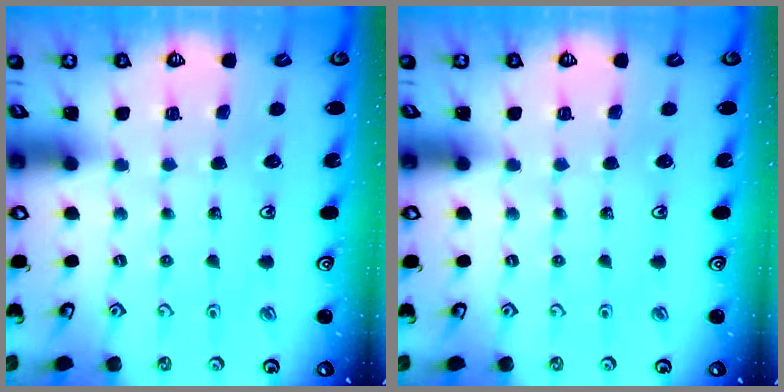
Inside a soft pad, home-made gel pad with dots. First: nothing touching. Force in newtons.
{"total": 0.0}